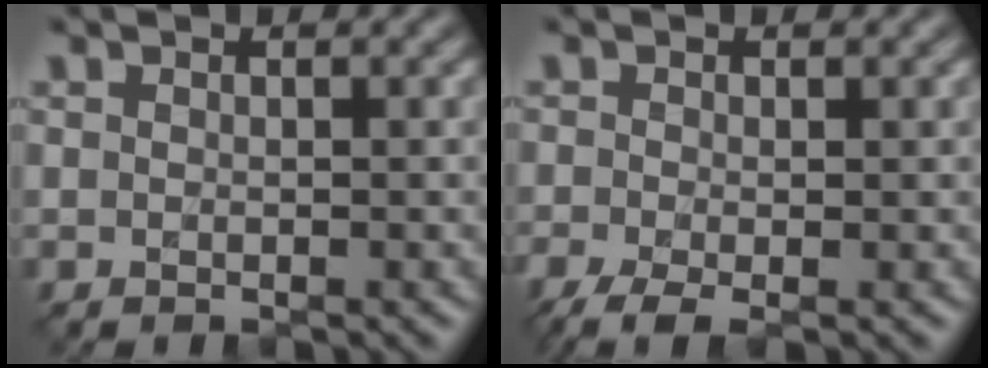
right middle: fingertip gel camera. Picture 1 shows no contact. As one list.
[{"total": 2.9, "force": [-1.9, 0.8, 2.1], "torque": [-0.051, -0.008, -0.039]}]